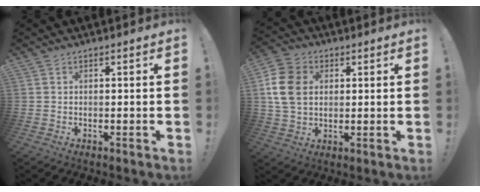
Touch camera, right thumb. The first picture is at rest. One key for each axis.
{"total": 12.7, "fx": 2.3, "fy": 9.6, "fz": 8.0, "tx": -0.158, "ty": 0.004, "tz": 0.048}